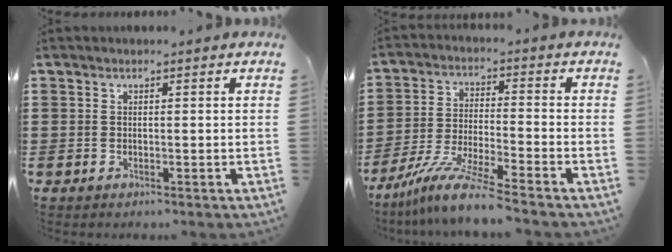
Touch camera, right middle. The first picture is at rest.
{"total": 8.9, "force": [-7.5, -0.3, 4.7], "torque": [-0.099, -0.010, -0.149]}